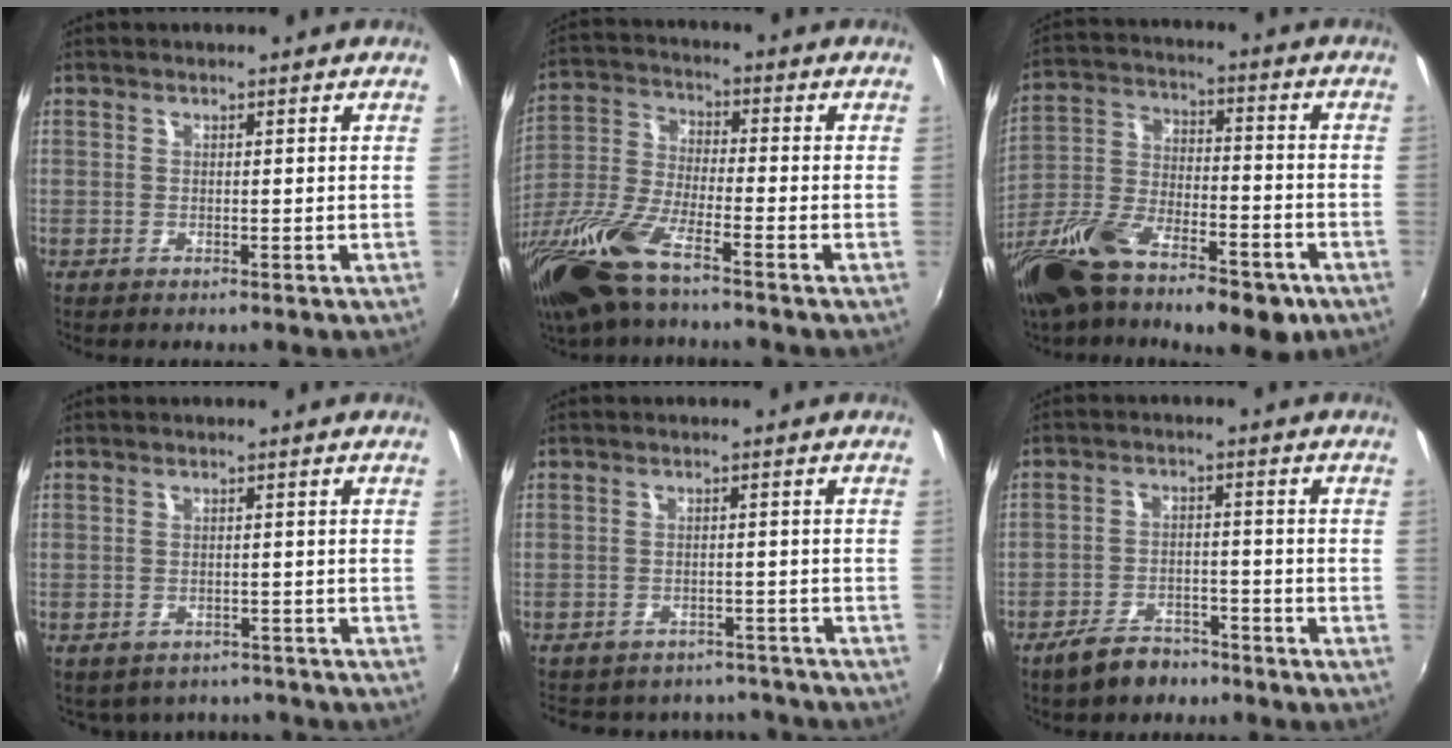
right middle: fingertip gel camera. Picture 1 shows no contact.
{"total": 16.2, "force": [-11.2, 3.8, 11.2], "torque": [-0.253, -0.035, -0.228]}
{"total": 20.7, "force": [-13.4, 8.2, 13.5], "torque": [-0.268, -0.031, -0.227]}
{"total": 6.1, "force": [-5.1, 3.1, 1.3], "torque": [-0.031, -0.010, -0.062]}
{"total": 13.0, "force": [-11.2, 5.7, 3.2], "torque": [-0.080, 0.013, -0.136]}
{"total": 6.9, "force": [-5.5, 3.3, 2.6], "torque": [-0.065, 0.014, -0.081]}